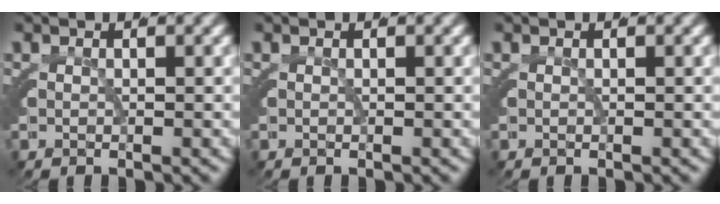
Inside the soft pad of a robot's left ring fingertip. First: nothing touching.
{"total": 0.0}
{"total": 0.0}